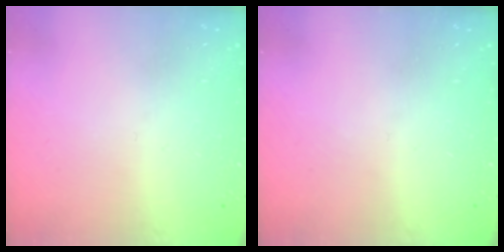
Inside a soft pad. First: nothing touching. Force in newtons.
{"total": 0.0}